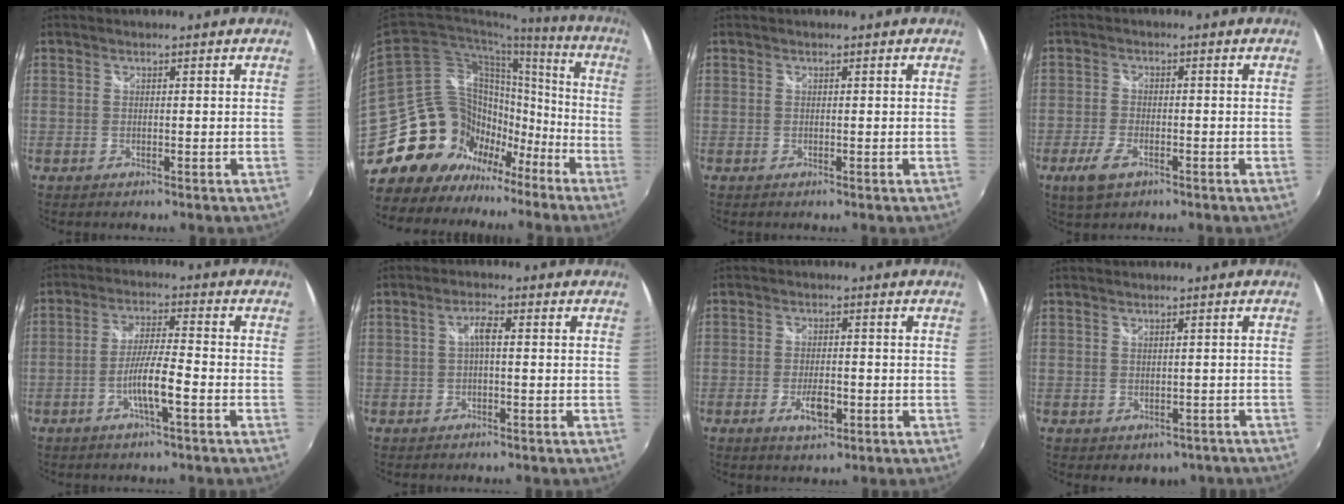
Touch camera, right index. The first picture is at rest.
{"total": 27.2, "force": [-15.7, 18.4, 12.4], "torque": [-0.255, 0.035, -0.243]}
{"total": 0.0}
{"total": 5.7, "force": [-3.3, 2.7, 3.8], "torque": [-0.097, -0.010, -0.060]}
{"total": 6.8, "force": [-3.0, 0.2, 6.1], "torque": [-0.117, -0.001, -0.054]}
{"total": 2.5, "force": [-0.1, 0.6, 2.4], "torque": [-0.047, 0.008, -0.003]}
{"total": 5.0, "force": [-2.1, 2.0, 4.0], "torque": [-0.083, -0.005, -0.036]}
{"total": 3.9, "force": [-2.1, 2.9, 1.5], "torque": [-0.023, 0.001, -0.014]}